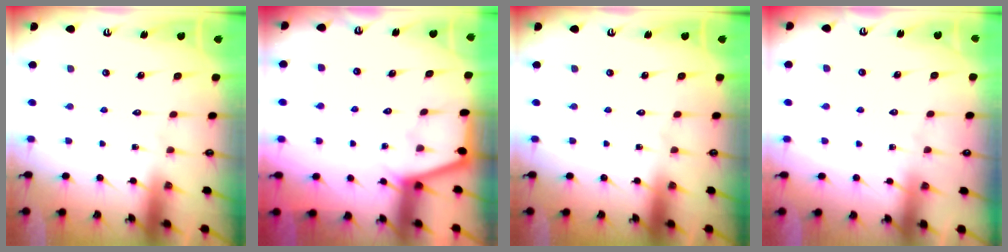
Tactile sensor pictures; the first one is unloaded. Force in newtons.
{"total": 1.5, "press": 1.4, "slide": 0.2}
{"total": 0.0}
{"total": 2.7, "press": 2.6, "slide": 0.4}